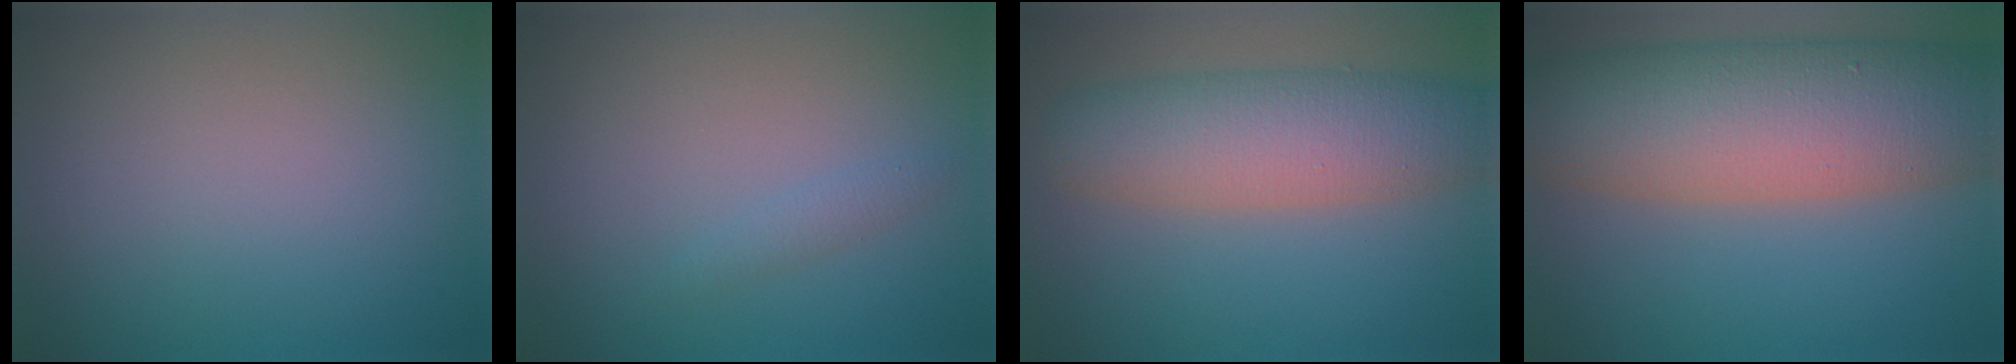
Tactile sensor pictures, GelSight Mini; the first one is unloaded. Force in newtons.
{"total": 1.0, "press": 1.0, "slide": 0.0}
{"total": 7.1, "press": 7.1, "slide": 0.1}
{"total": 12.9, "press": 12.9, "slide": 0.5}